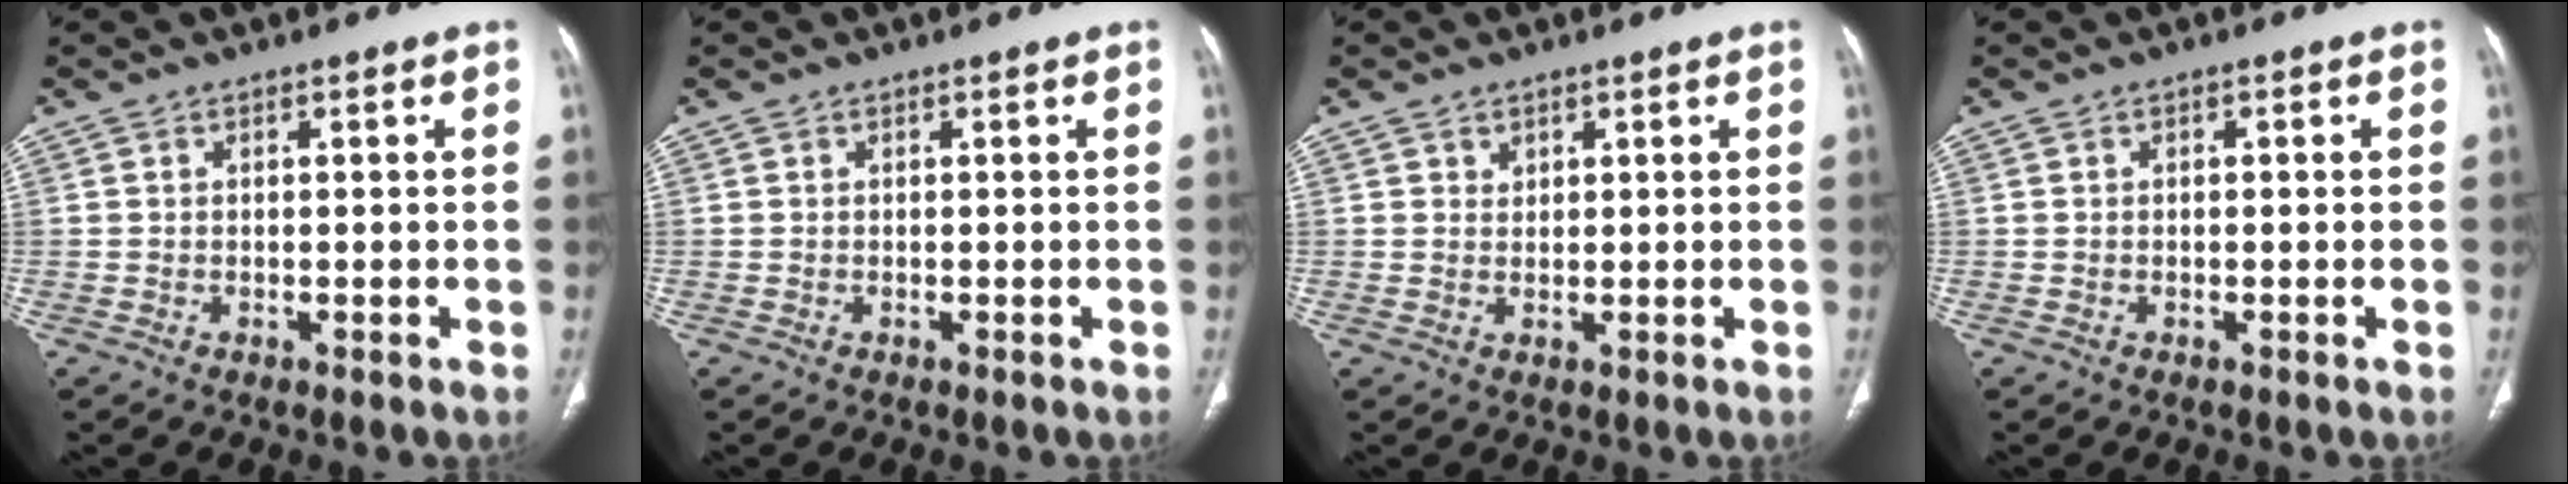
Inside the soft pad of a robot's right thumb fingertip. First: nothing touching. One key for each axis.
{"total": 0.0}
{"total": 1.4, "fx": 0.9, "fy": 1.0, "fz": 0.1, "tx": 0.012, "ty": -0.005, "tz": 0.012}
{"total": 0.0}